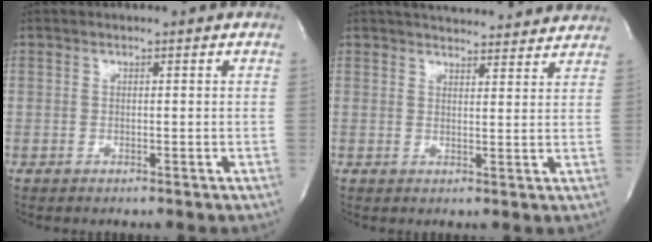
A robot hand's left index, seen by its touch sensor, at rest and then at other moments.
{"total": 13.7, "force": [12.9, 2.4, 3.9], "torque": [-0.051, 0.015, 0.159]}